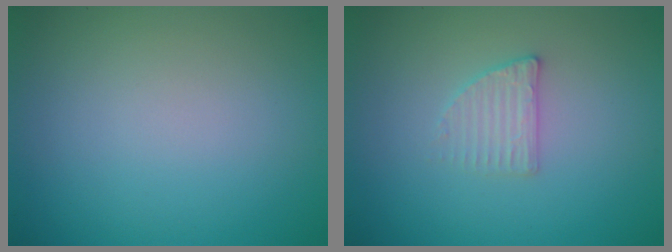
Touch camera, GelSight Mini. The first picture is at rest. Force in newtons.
{"total": 1.9, "press": 1.9, "slide": 0.4}